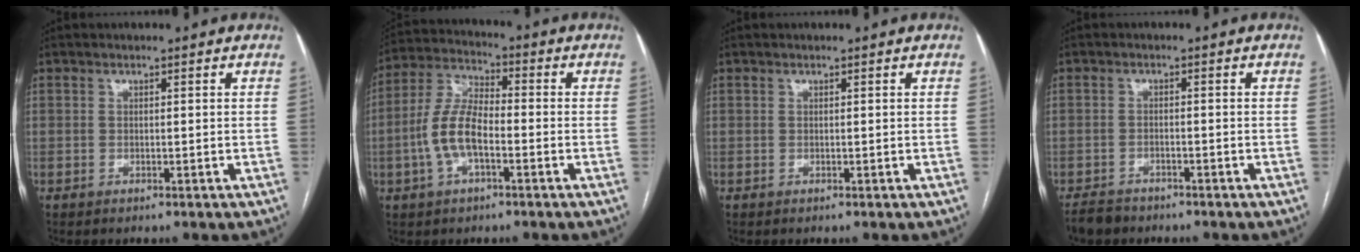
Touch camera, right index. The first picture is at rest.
{"total": 9.0, "force": [-2.4, 3.7, 7.8], "torque": [-0.180, 0.015, -0.049]}
{"total": 0.0}
{"total": 4.2, "force": [-3.7, 1.7, 1.0], "torque": [-0.021, -0.007, -0.064]}